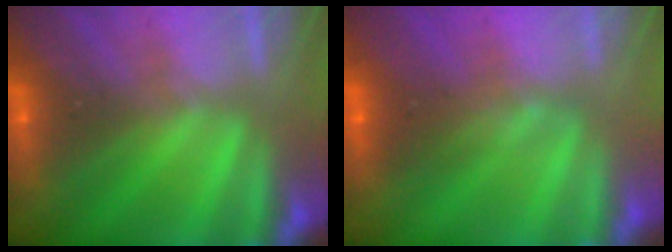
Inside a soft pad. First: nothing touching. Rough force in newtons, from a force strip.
{"total": 1.6}